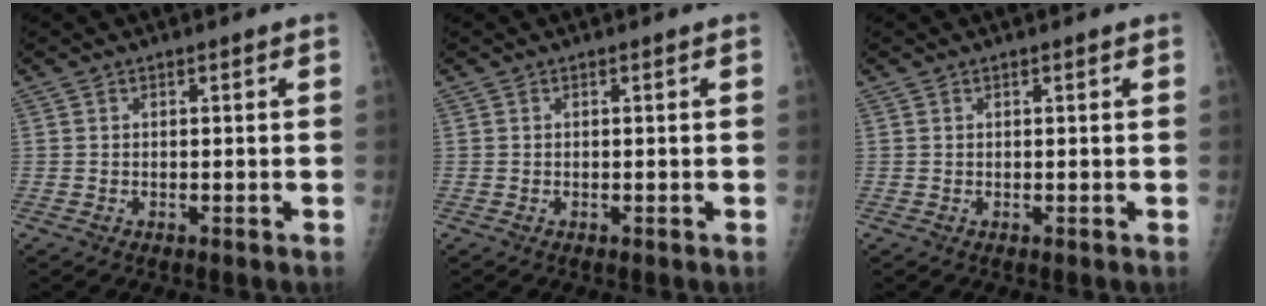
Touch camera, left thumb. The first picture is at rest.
{"total": 0.0}
{"total": 0.0}